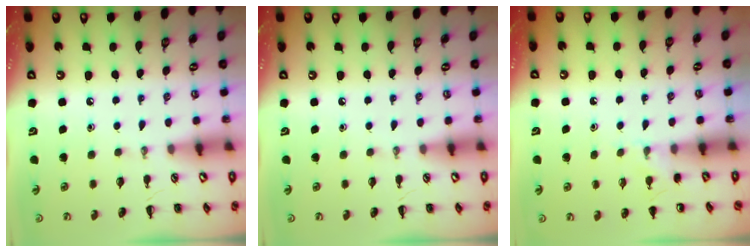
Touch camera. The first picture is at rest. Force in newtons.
{"total": 0.0}
{"total": 4.9, "press": 4.6, "slide": 1.6}